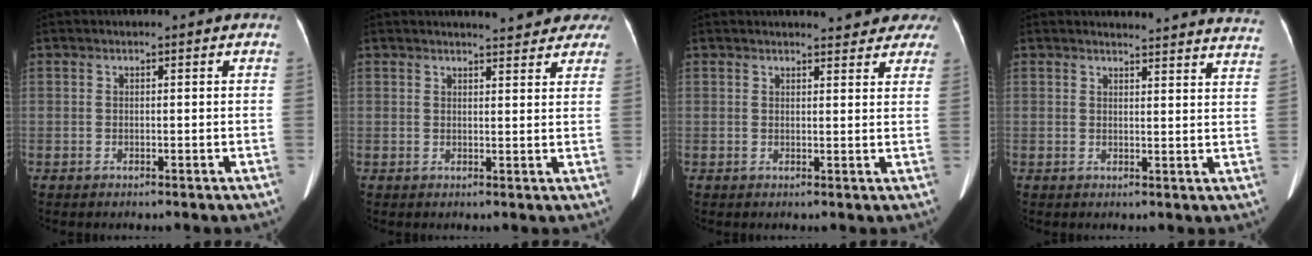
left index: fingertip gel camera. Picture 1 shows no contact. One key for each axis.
{"total": 8.2, "fx": 7.4, "fy": 1.9, "fz": 3.0, "tx": -0.025, "ty": 0.000, "tz": 0.068}
{"total": 9.1, "fx": 8.3, "fy": 2.4, "fz": 2.9, "tx": -0.016, "ty": -0.001, "tz": 0.073}
{"total": 17.6, "fx": 17.4, "fy": 0.8, "fz": 2.7, "tx": -0.015, "ty": -0.079, "tz": 0.171}